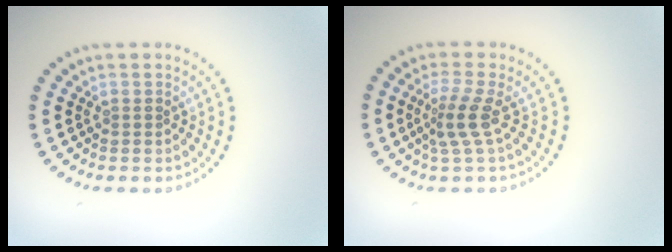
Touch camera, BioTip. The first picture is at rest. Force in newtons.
{"total": 2.6, "press": 1.8, "slide": 1.9}